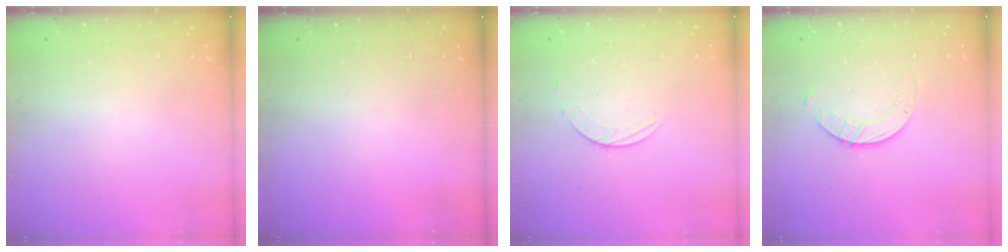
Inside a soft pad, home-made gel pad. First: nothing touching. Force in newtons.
{"total": 0.0}
{"total": 2.5, "press": 2.4, "slide": 0.3}
{"total": 2.7, "press": 2.7, "slide": 0.3}